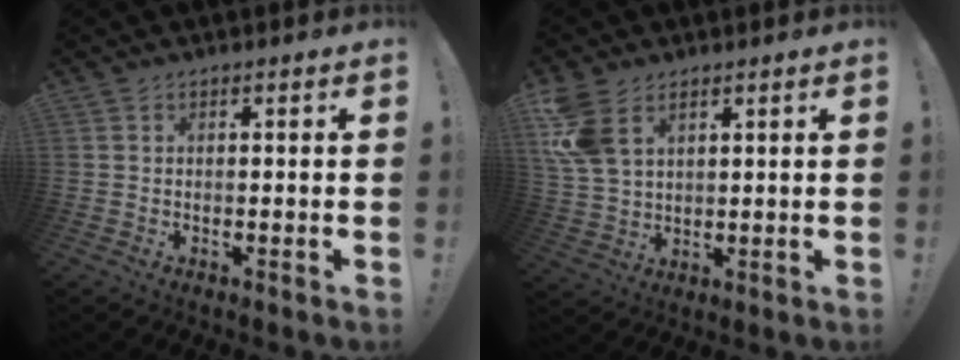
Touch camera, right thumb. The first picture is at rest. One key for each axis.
{"total": 9.3, "fx": 4.6, "fy": 6.0, "fz": 5.4, "tx": -0.110, "ty": -0.012, "tz": 0.093}